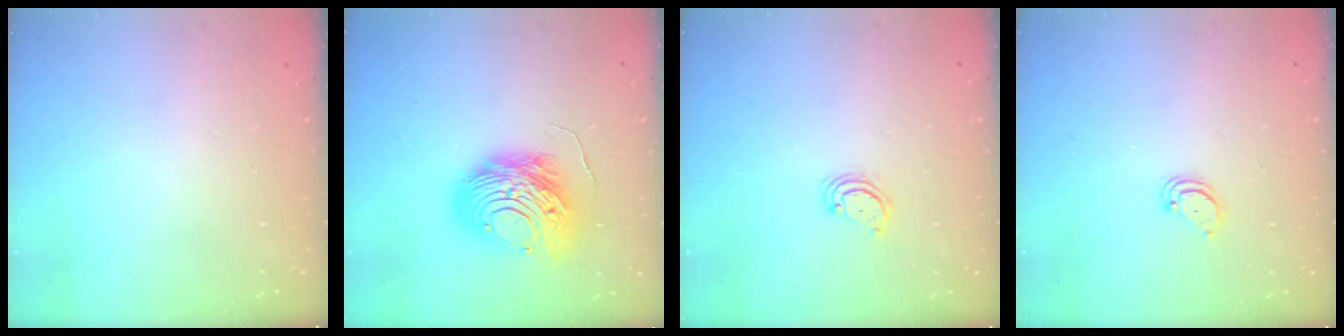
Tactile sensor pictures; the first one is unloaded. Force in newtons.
{"total": 15.5, "press": 15.4, "slide": 1.3}
{"total": 2.9, "press": 2.8, "slide": 0.4}
{"total": 2.6, "press": 2.6, "slide": 0.2}